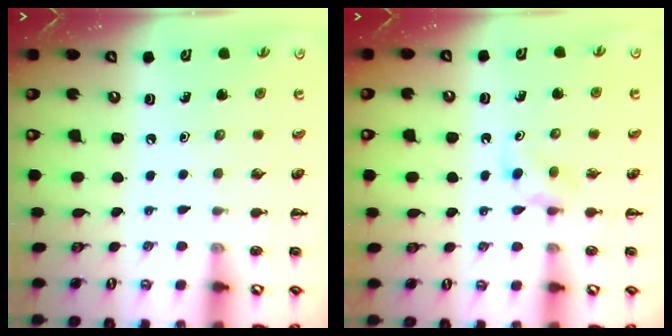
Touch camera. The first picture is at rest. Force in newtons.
{"total": 2.6, "press": 2.4, "slide": 1.0}